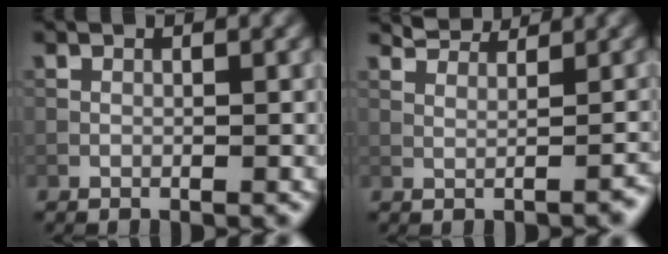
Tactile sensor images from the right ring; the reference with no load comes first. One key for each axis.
{"total": 2.6, "fx": 2.3, "fy": 0.6, "fz": 1.0, "tx": -0.018, "ty": -0.002, "tz": 0.039}